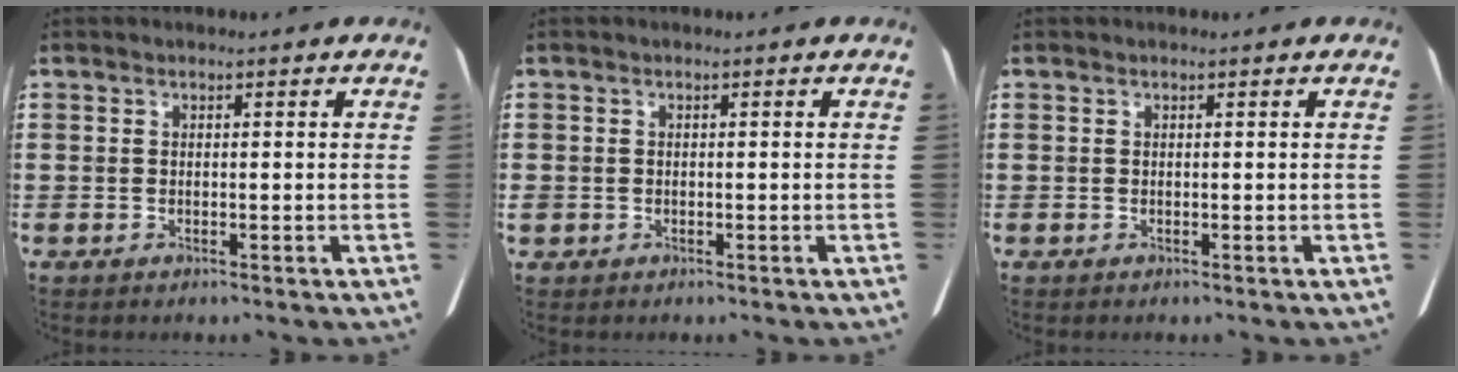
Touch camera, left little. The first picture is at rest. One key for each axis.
{"total": 0.6, "fx": -0.2, "fy": 0.5, "fz": 0.1, "tx": -0.003, "ty": 0.004, "tz": -0.005}
{"total": 0.0}